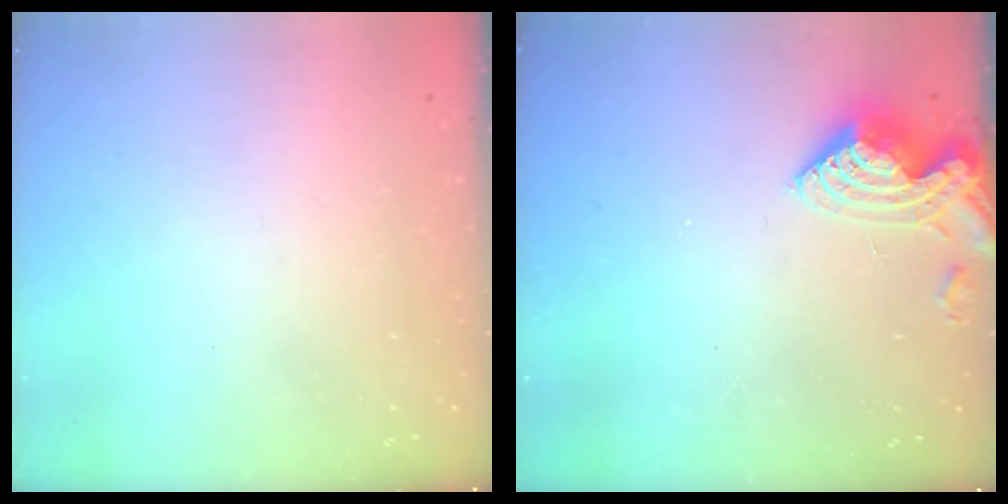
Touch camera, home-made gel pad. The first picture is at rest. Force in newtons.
{"total": 8.2, "press": 8.2, "slide": 0.9}